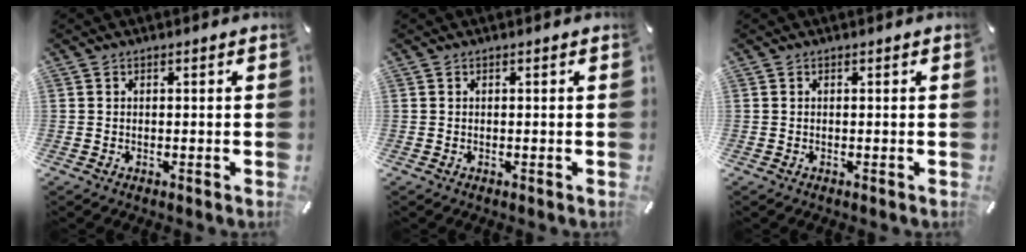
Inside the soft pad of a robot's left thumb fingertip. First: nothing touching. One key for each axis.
{"total": 0.0}
{"total": 0.0}